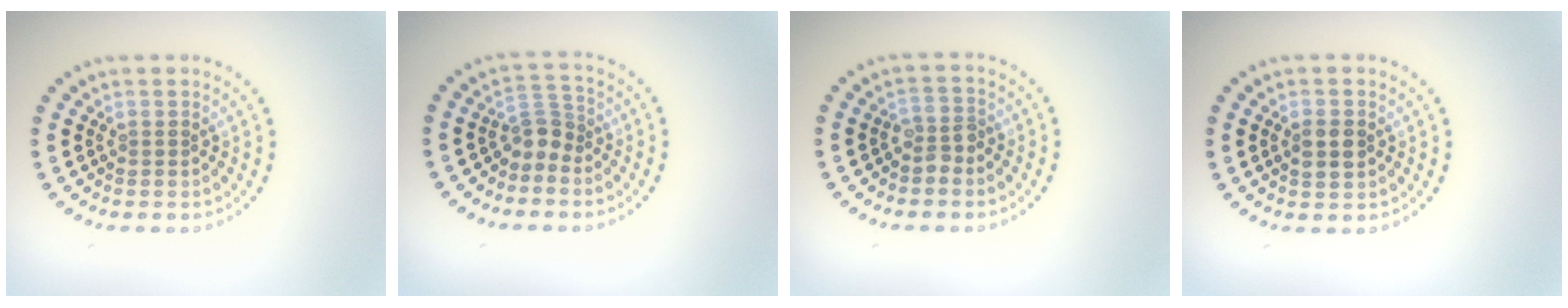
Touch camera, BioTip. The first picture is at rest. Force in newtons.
{"total": 2.2, "press": 1.6, "slide": 1.5}
{"total": 1.7, "press": 1.5, "slide": 0.8}
{"total": 2.0, "press": 2.0, "slide": 0.1}